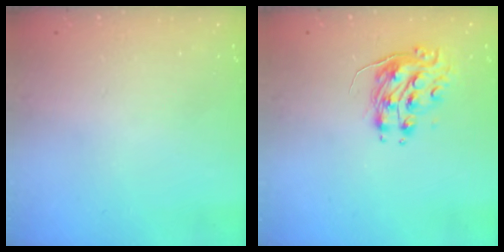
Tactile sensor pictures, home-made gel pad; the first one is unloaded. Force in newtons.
{"total": 8.2, "press": 8.2, "slide": 0.1}